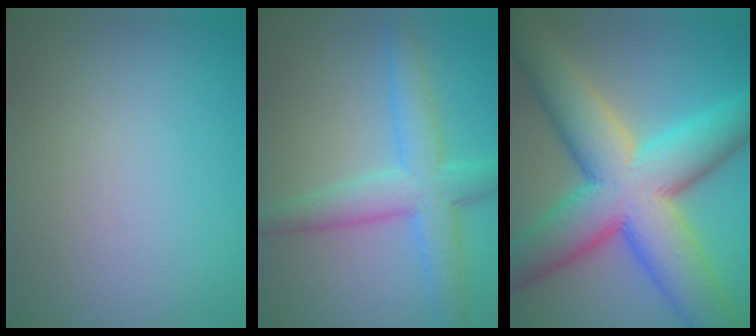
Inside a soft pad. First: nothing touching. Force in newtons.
{"total": 5.3, "press": 5.3, "slide": 0.0}
{"total": 14.9, "press": 14.9, "slide": 0.8}